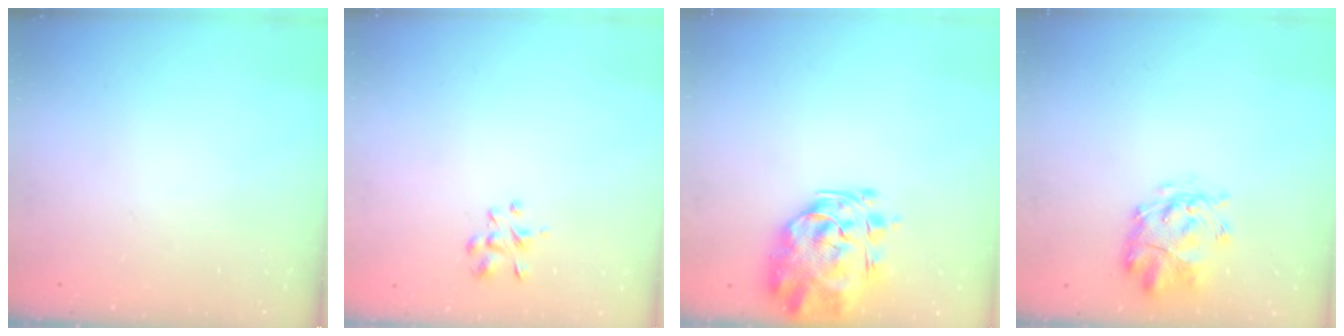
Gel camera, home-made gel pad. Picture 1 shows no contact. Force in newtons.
{"total": 2.4, "press": 2.3, "slide": 0.8}
{"total": 4.9, "press": 4.5, "slide": 1.9}
{"total": 3.8, "press": 3.4, "slide": 1.7}